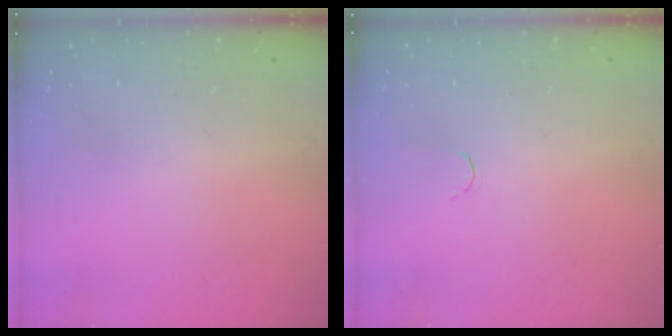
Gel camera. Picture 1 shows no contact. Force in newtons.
{"total": 1.7, "press": 1.6, "slide": 0.5}